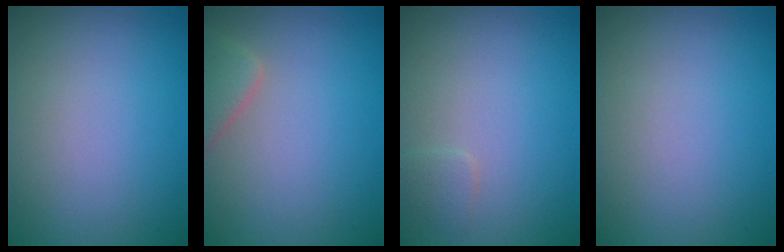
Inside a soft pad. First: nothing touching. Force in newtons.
{"total": 2.8, "press": 2.8, "slide": 0.2}
{"total": 0.9, "press": 0.9, "slide": 0.1}
{"total": 0.0}